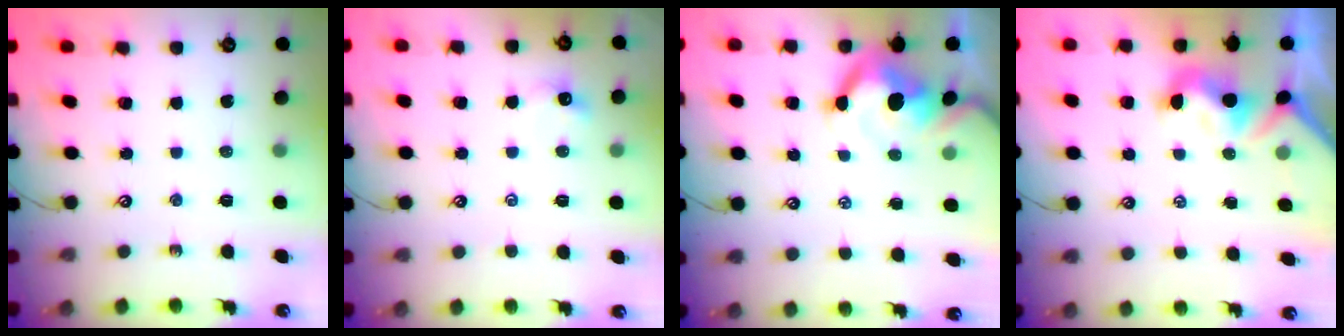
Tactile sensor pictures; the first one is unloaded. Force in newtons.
{"total": 0.7, "press": 0.6, "slide": 0.4}
{"total": 8.6, "press": 8.5, "slide": 1.6}
{"total": 1.6, "press": 1.5, "slide": 0.7}